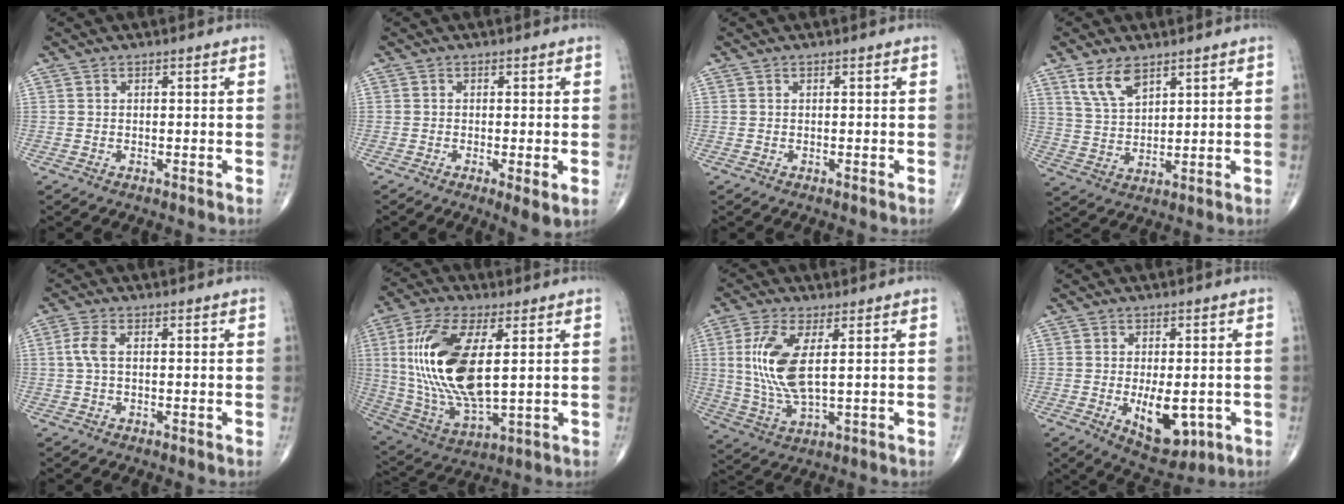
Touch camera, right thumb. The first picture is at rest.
{"total": 3.5, "force": [-0.9, 0.7, 3.3], "torque": [-0.060, -0.013, -0.019]}
{"total": 0.0}
{"total": 7.1, "force": [4.5, 3.4, 4.3], "torque": [-0.073, -0.021, 0.096]}
{"total": 3.1, "force": [0.3, 1.3, 2.8], "torque": [-0.075, 0.006, 0.002]}
{"total": 20.3, "force": [3.2, 8.5, 18.2], "torque": [-0.379, -0.019, 0.068]}
{"total": 11.3, "force": [2.2, 4.1, 10.3], "torque": [-0.236, -0.015, 0.050]}
{"total": 9.5, "force": [-2.1, 4.8, 7.9], "torque": [-0.100, -0.011, -0.018]}